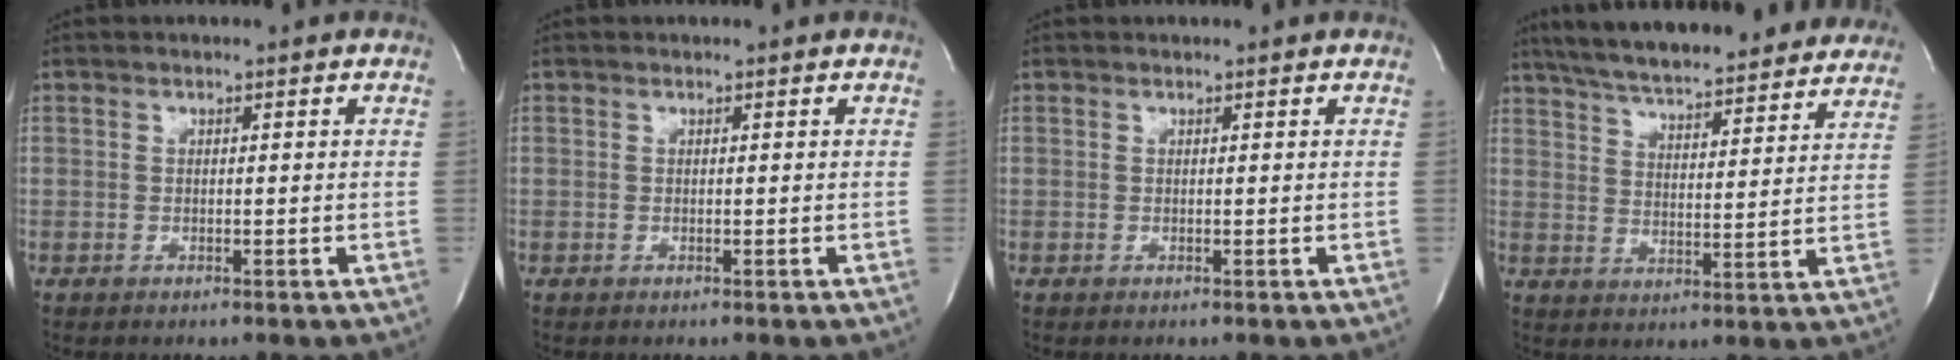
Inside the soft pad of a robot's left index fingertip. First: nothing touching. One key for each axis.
{"total": 0.0}
{"total": 0.5, "fx": 0.5, "fy": 0.0, "fz": 0.0, "tx": -0.002, "ty": 0.000, "tz": 0.004}
{"total": 26.1, "fx": 23.2, "fy": 4.8, "fz": 10.9, "tx": -0.180, "ty": 0.000, "tz": 0.305}